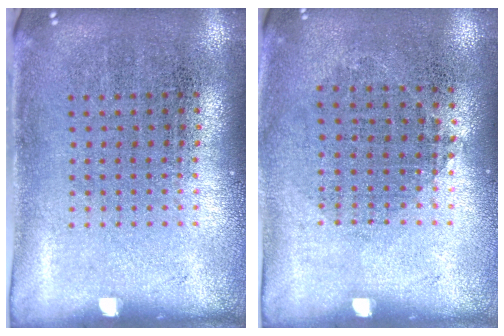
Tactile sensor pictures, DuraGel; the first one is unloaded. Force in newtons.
{"total": 0.9, "press": 0.8, "slide": 0.5}